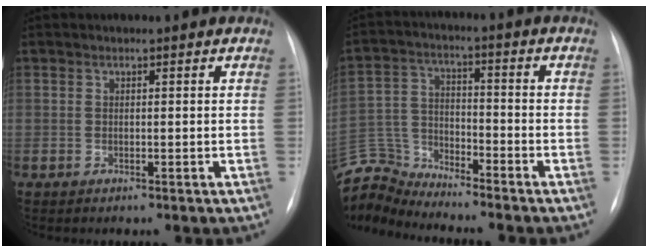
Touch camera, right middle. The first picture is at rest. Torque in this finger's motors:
{"motor_torque": [-0.01, -0.89, 0.02, -0.02]}